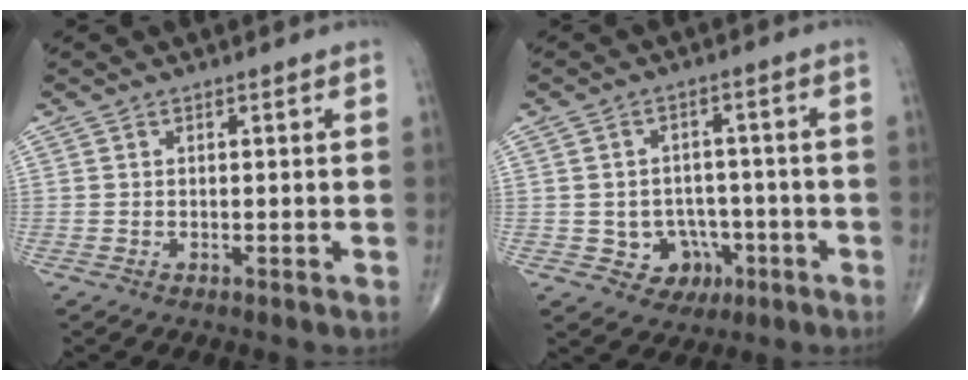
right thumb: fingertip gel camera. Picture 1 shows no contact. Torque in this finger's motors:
{"motor_torque": [-0.16, 0.28, -0.21, -0.29, 0.06]}